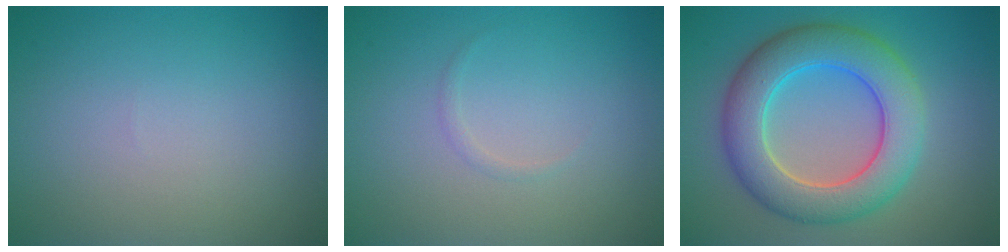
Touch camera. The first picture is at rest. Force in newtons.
{"total": 0.6, "press": 0.6, "slide": 0.1}
{"total": 8.1, "press": 8.1, "slide": 0.5}